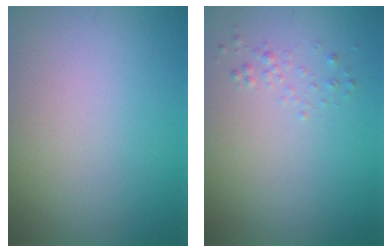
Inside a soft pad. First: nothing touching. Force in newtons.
{"total": 0.7, "press": 0.7, "slide": 0.1}